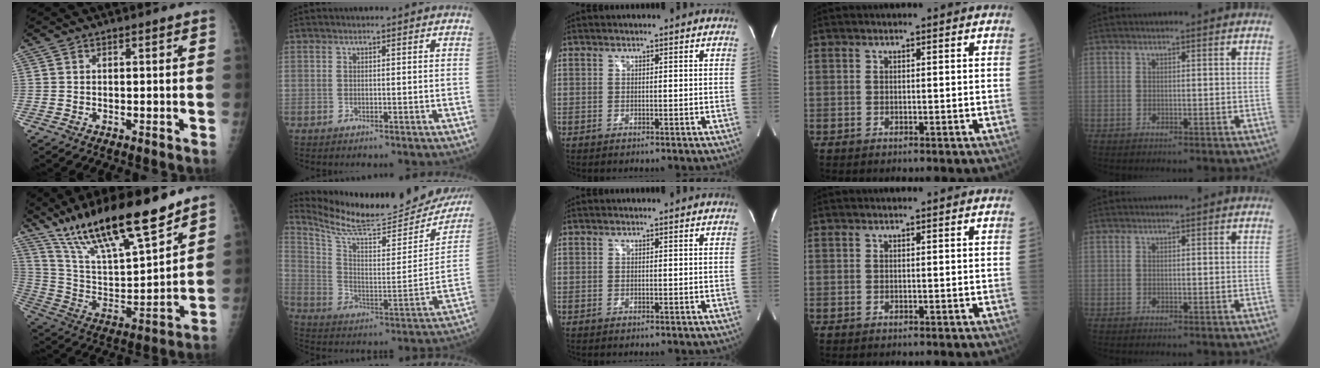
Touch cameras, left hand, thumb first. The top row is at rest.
{"thumb": {"total": 22.6, "force": [16.7, 4.8, 14.5], "torque": [-0.232, -0.067, 0.304]}, "index": {"total": 24.3, "force": [23.0, 3.7, 6.9], "torque": [-0.117, -0.085, 0.319]}}